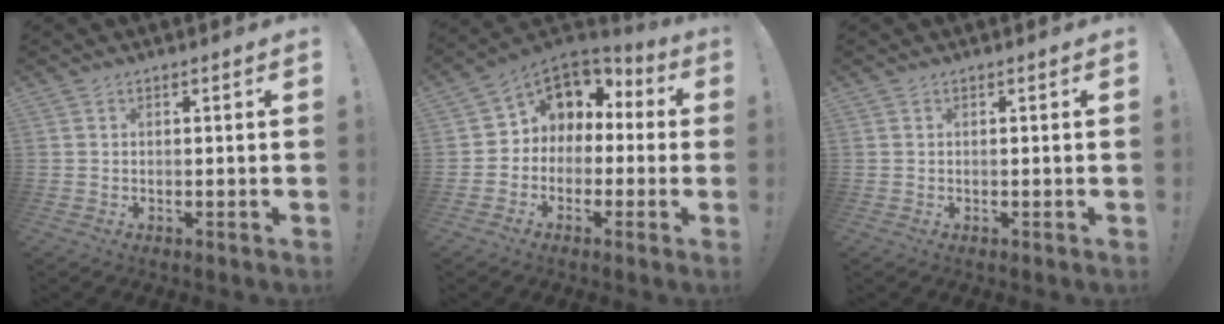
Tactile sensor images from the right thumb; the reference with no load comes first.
{"total": 7.1, "force": [1.2, 6.7, 2.2], "torque": [-0.020, -0.015, 0.028]}
{"total": 0.0}